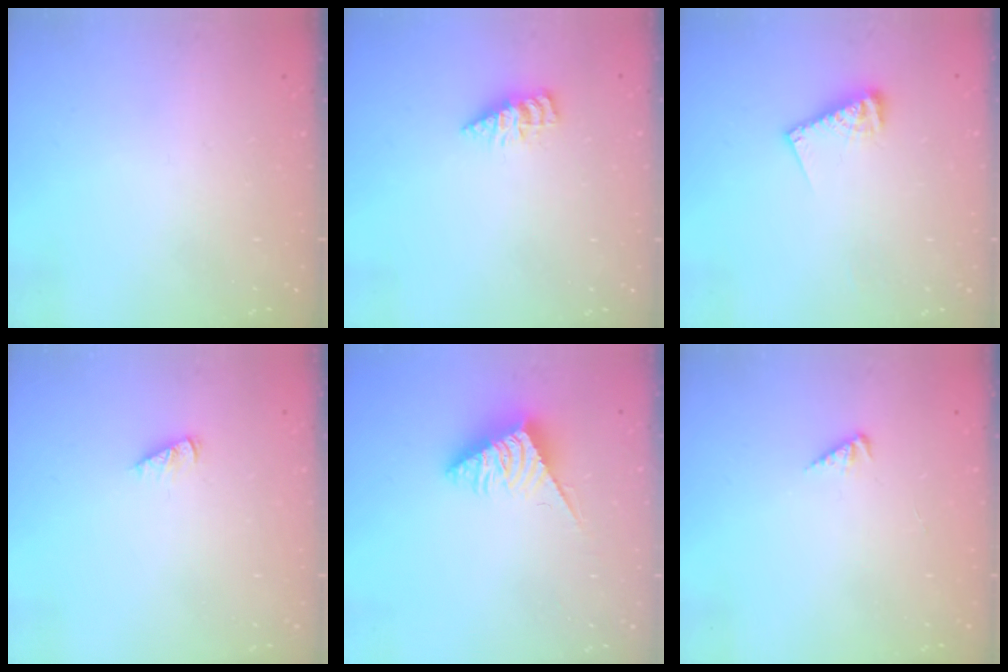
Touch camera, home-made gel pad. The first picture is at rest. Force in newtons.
{"total": 2.9, "press": 2.8, "slide": 0.4}
{"total": 8.2, "press": 8.2, "slide": 0.8}
{"total": 2.0, "press": 2.0, "slide": 0.3}
{"total": 4.8, "press": 4.8, "slide": 0.5}
{"total": 2.8, "press": 2.8, "slide": 0.6}